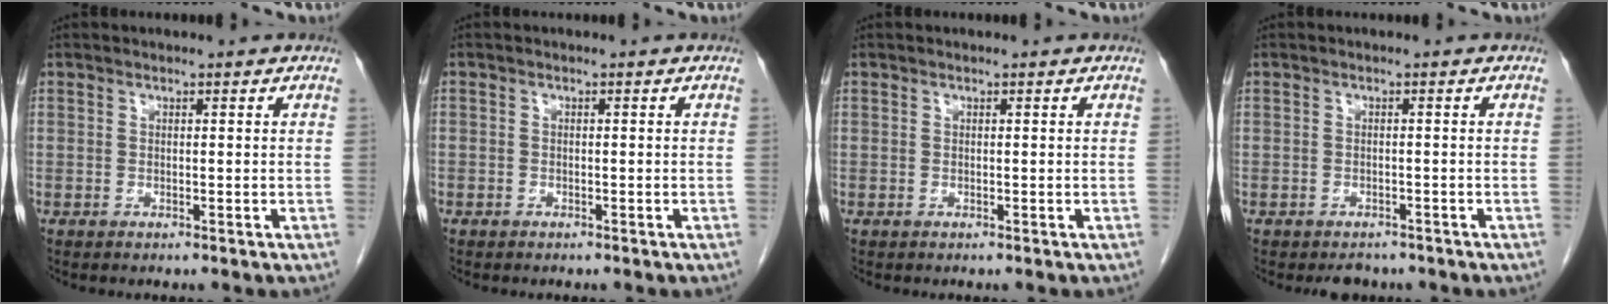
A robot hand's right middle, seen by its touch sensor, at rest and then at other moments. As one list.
[{"total": 0.7, "force": [-0.5, 0.6, 0.0], "torque": [-0.003, 0.005, -0.009]}, {"total": 0.0}, {"total": 2.5, "force": [-2.1, 1.2, 0.4], "torque": [-0.012, -0.001, -0.029]}]